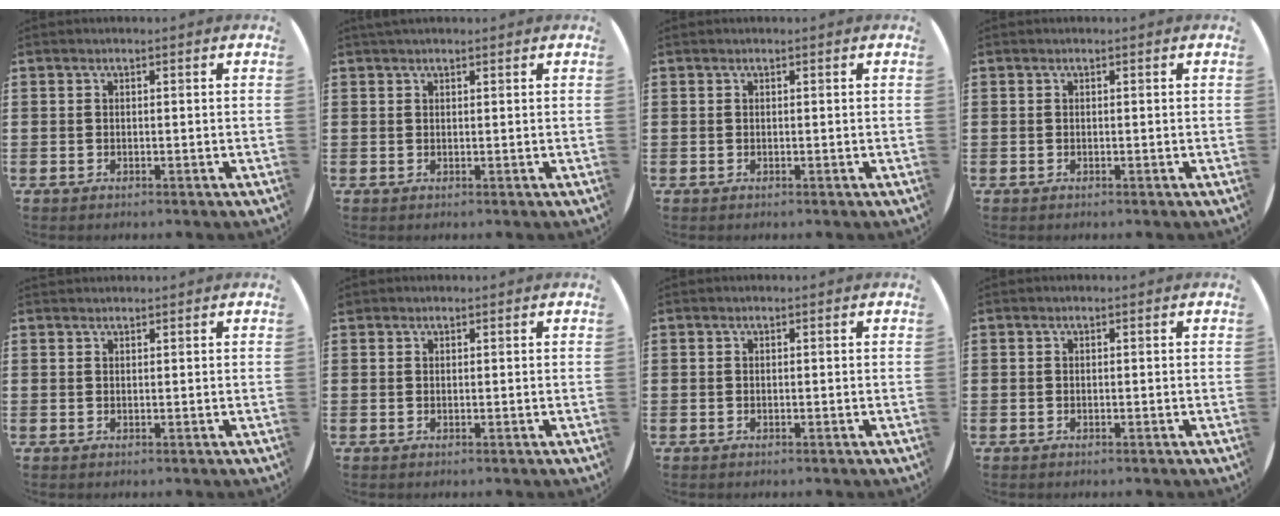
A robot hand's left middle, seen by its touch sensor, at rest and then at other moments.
{"total": 0.7, "force": [0.7, 0.2, 0.2], "torque": [-0.004, 0.001, 0.013]}
{"total": 0.0}
{"total": 0.0}
{"total": 0.5, "force": [0.5, 0.0, -0.1], "torque": [0.001, 0.002, 0.011]}
{"total": 0.5, "force": [0.5, 0.1, -0.1], "torque": [0.003, 0.003, 0.009]}
{"total": 0.0}
{"total": 0.0}